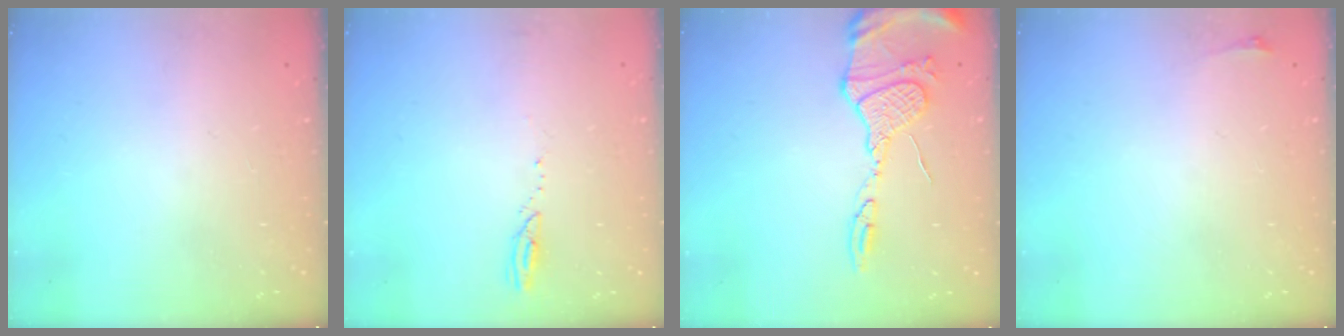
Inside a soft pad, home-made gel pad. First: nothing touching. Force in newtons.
{"total": 2.4, "press": 2.4, "slide": 0.3}
{"total": 13.9, "press": 13.8, "slide": 1.3}
{"total": 2.8, "press": 2.1, "slide": 1.9}